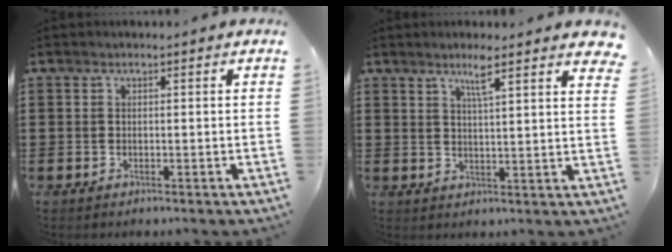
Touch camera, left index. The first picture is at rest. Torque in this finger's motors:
{"motor_torque": [1.22, -0.72, 0.26, 0.08]}